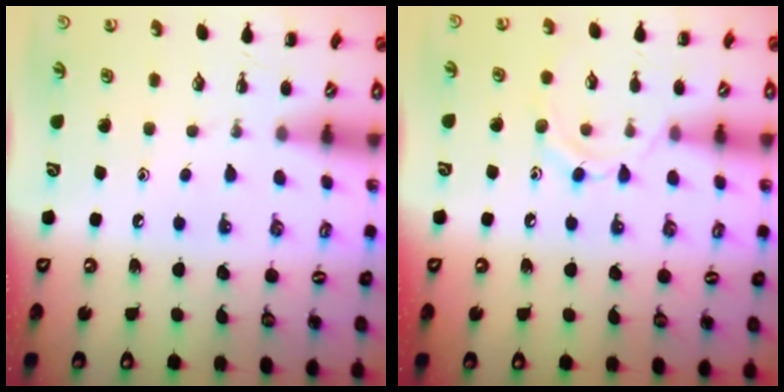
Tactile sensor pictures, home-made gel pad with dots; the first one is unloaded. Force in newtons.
{"total": 8.2, "press": 8.2, "slide": 0.8}